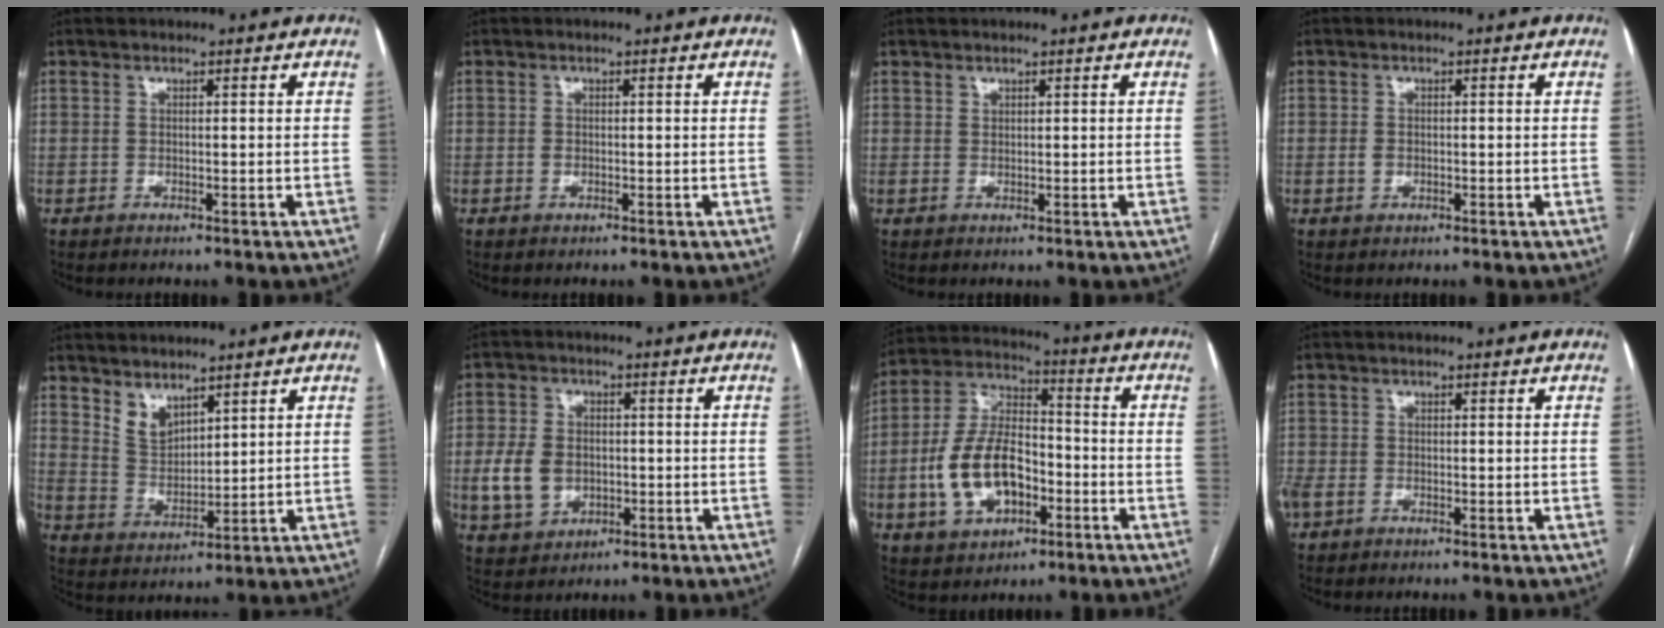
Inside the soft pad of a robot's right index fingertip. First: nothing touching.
{"total": 0.7, "force": [-0.1, 0.5, 0.4], "torque": [-0.007, 0.001, -0.001]}
{"total": 0.5, "force": [0.5, 0.2, 0.0], "torque": [0.002, -0.003, 0.006]}
{"total": 1.4, "force": [-0.2, 1.1, 0.8], "torque": [-0.013, 0.003, -0.001]}
{"total": 5.1, "force": [3.9, 2.6, 2.0], "torque": [-0.043, -0.001, 0.089]}
{"total": 8.5, "force": [-1.1, 6.7, 5.1], "torque": [-0.110, 0.016, -0.010]}
{"total": 13.8, "force": [-3.9, 7.8, 10.7], "torque": [-0.229, 0.019, -0.067]}
{"total": 2.4, "force": [-1.1, 1.7, 1.4], "torque": [-0.038, 0.000, -0.018]}